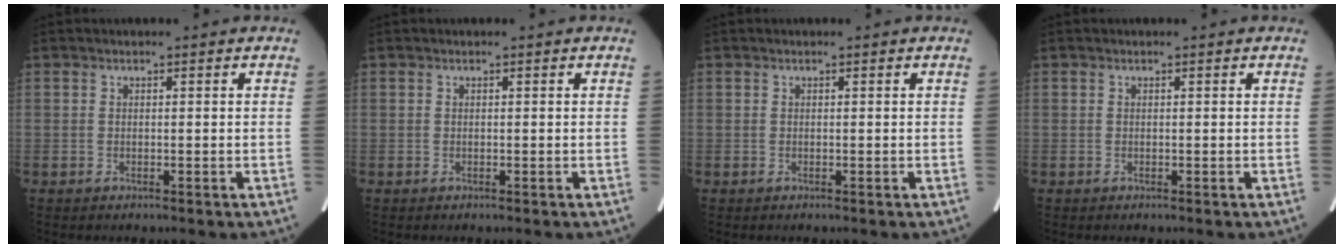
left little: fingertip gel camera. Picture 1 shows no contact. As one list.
[{"total": 0.0}, {"total": 0.0}, {"total": 0.0}]